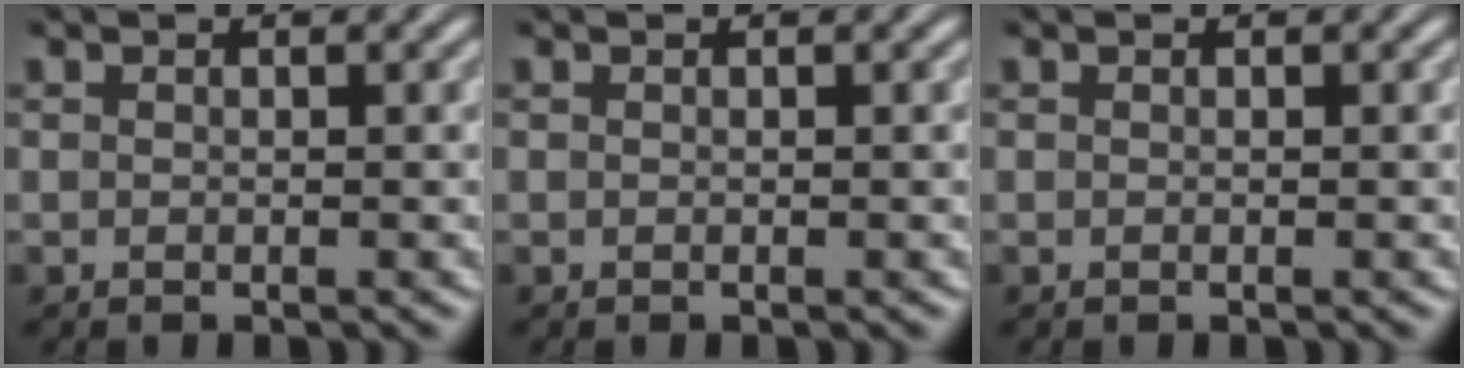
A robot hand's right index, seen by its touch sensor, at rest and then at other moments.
{"total": 0.0}
{"total": 0.0}